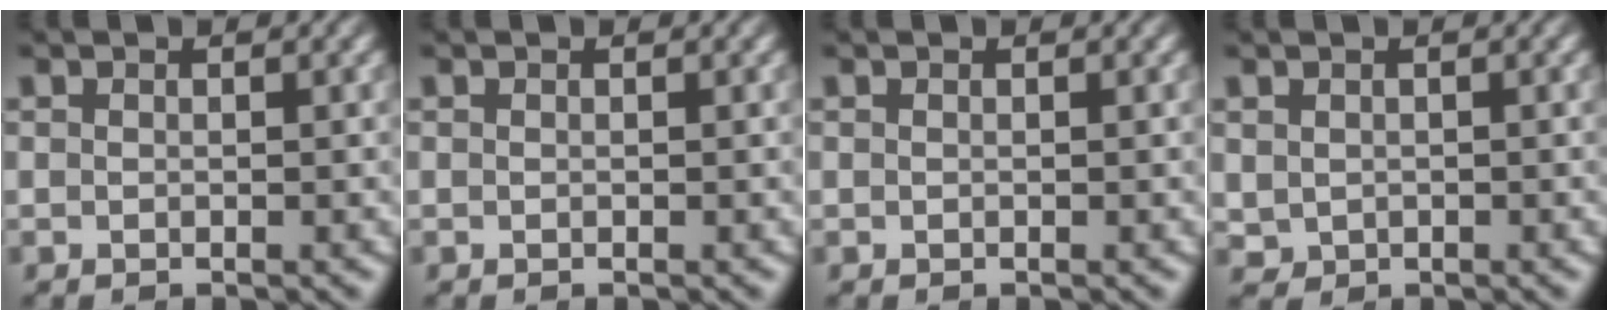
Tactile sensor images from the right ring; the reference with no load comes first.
{"total": 0.0}
{"total": 0.0}
{"total": 1.3, "force": [0.2, 1.3, 0.2], "torque": [-0.022, -0.016, 0.016]}